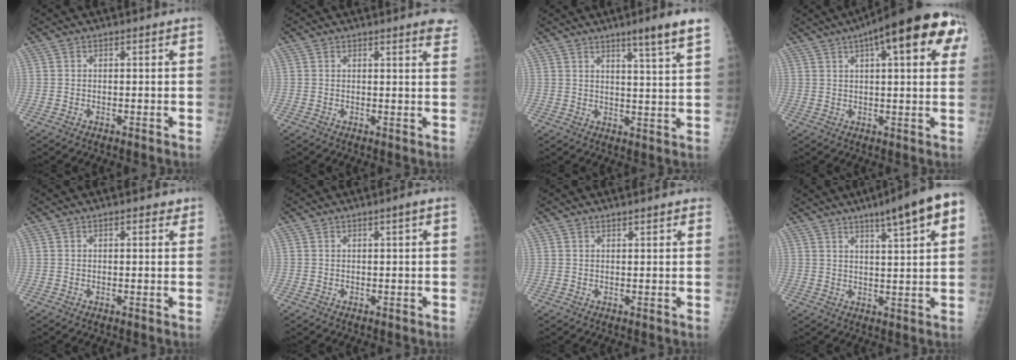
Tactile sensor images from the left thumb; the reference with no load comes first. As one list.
[{"total": 3.4, "force": [2.6, 0.4, 2.0], "torque": [-0.018, -0.011, 0.021]}, {"total": 7.7, "force": [5.1, -0.3, 5.8], "torque": [-0.082, -0.031, 0.071]}, {"total": 19.7, "force": [8.0, 6.0, 17.1], "torque": [-0.228, 0.022, 0.102]}, {"total": 2.1, "force": [1.1, 1.0, 1.4], "torque": [-0.012, -0.002, 0.013]}, {"total": 1.3, "force": [0.4, 0.0, 1.3], "torque": [-0.023, 0.002, 0.006]}, {"total": 1.5, "force": [1.2, 0.4, 0.8], "torque": [-0.006, -0.004, 0.015]}, {"total": 11.0, "force": [5.7, 1.6, 9.3], "torque": [-0.123, -0.005, 0.075]}]